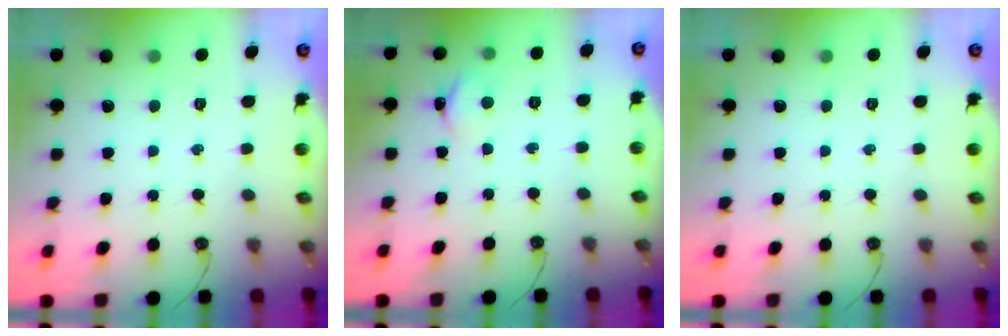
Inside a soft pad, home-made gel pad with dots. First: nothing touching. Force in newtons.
{"total": 3.1, "press": 3.0, "slide": 0.3}
{"total": 0.0}